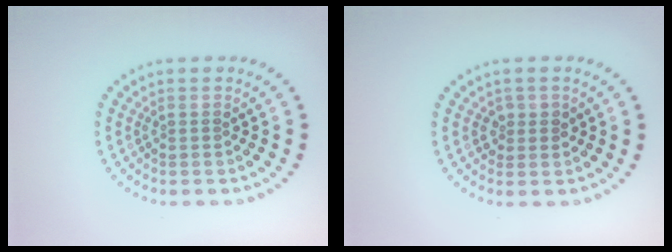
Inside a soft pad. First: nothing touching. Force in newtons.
{"total": 1.4, "press": 1.3, "slide": 0.4}